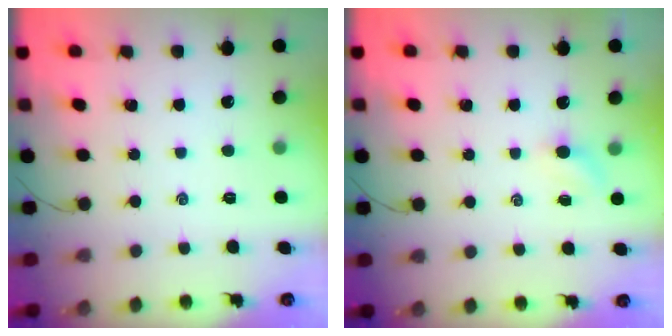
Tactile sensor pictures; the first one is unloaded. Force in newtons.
{"total": 2.2, "press": 2.1, "slide": 0.8}